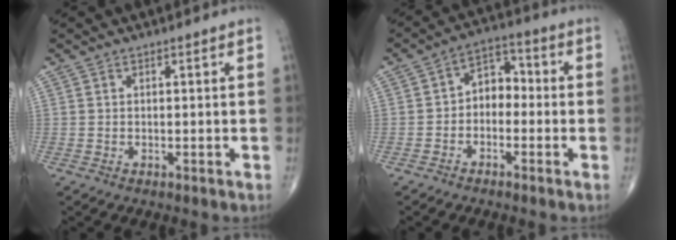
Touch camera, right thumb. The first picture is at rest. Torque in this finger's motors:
{"motor_torque": [-0.35, 0.38, 0.15, -0.03, 0.07]}